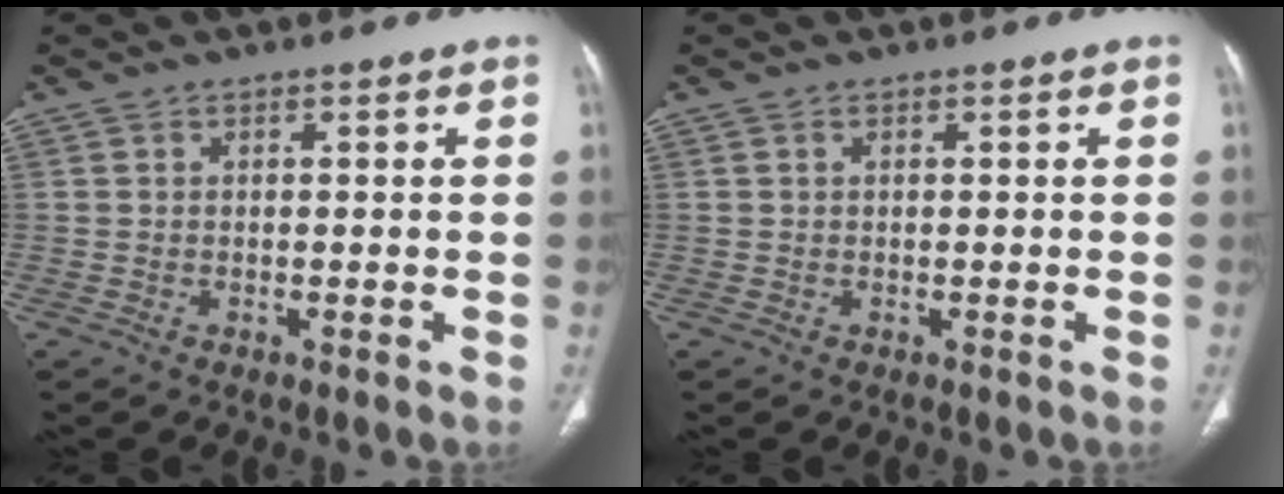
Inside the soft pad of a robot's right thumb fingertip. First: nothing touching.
{"total": 0.0}